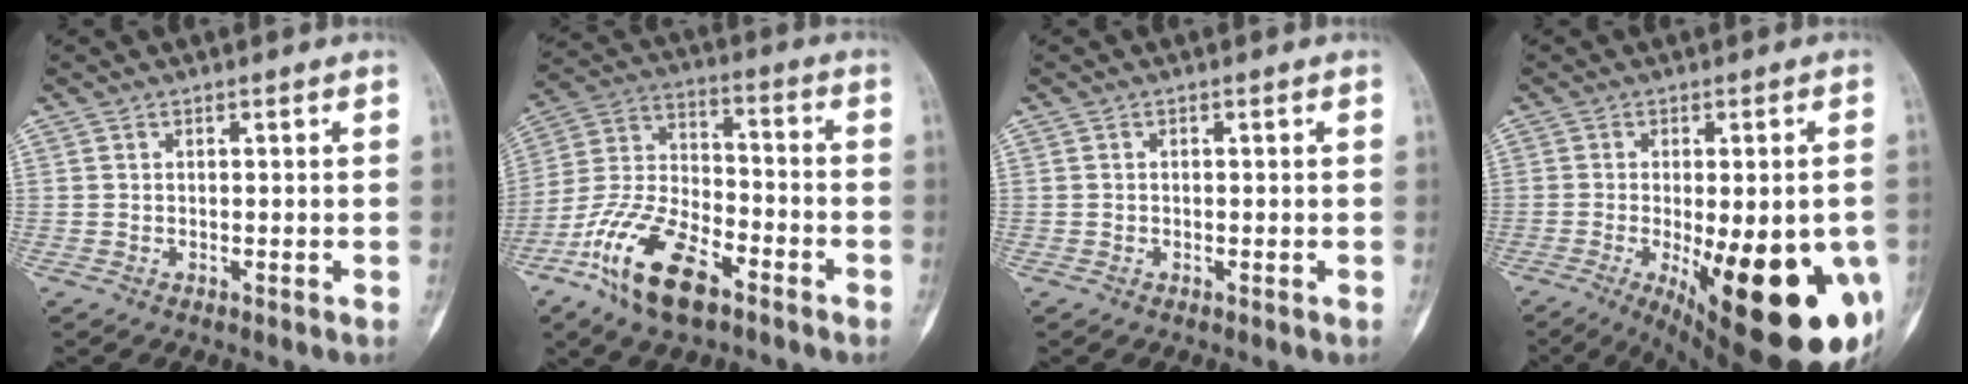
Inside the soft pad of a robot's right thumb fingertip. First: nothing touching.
{"total": 17.1, "force": [-9.6, 7.8, 11.8], "torque": [-0.227, 0.048, -0.185]}
{"total": 0.0}
{"total": 26.5, "force": [-8.4, 9.4, 23.3], "torque": [-0.246, -0.026, -0.093]}